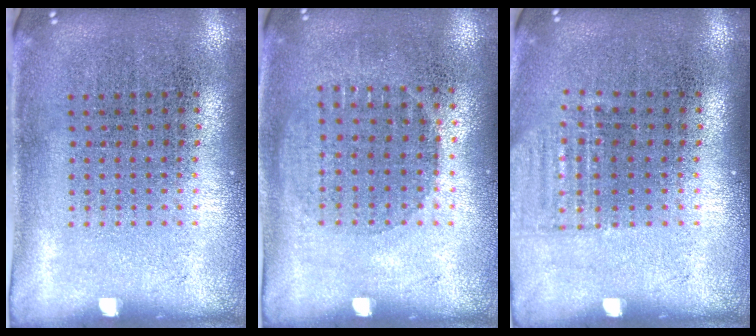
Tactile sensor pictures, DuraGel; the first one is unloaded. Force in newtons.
{"total": 0.9, "press": 0.8, "slide": 0.4}
{"total": 0.9, "press": 0.9, "slide": 0.3}